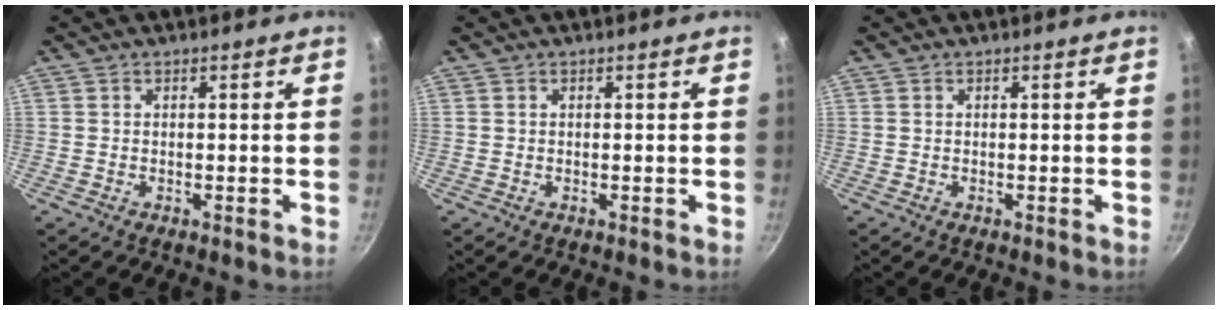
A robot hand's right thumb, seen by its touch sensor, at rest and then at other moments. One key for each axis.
{"total": 0.0}
{"total": 0.0}